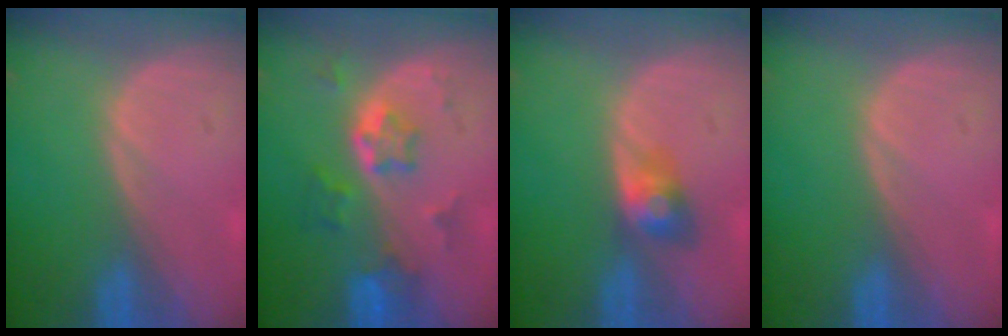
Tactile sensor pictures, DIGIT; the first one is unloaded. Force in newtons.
{"total": 5.9, "press": 5.4, "slide": 2.5}
{"total": 3.3, "press": 3.3, "slide": 0.3}
{"total": 0.0}